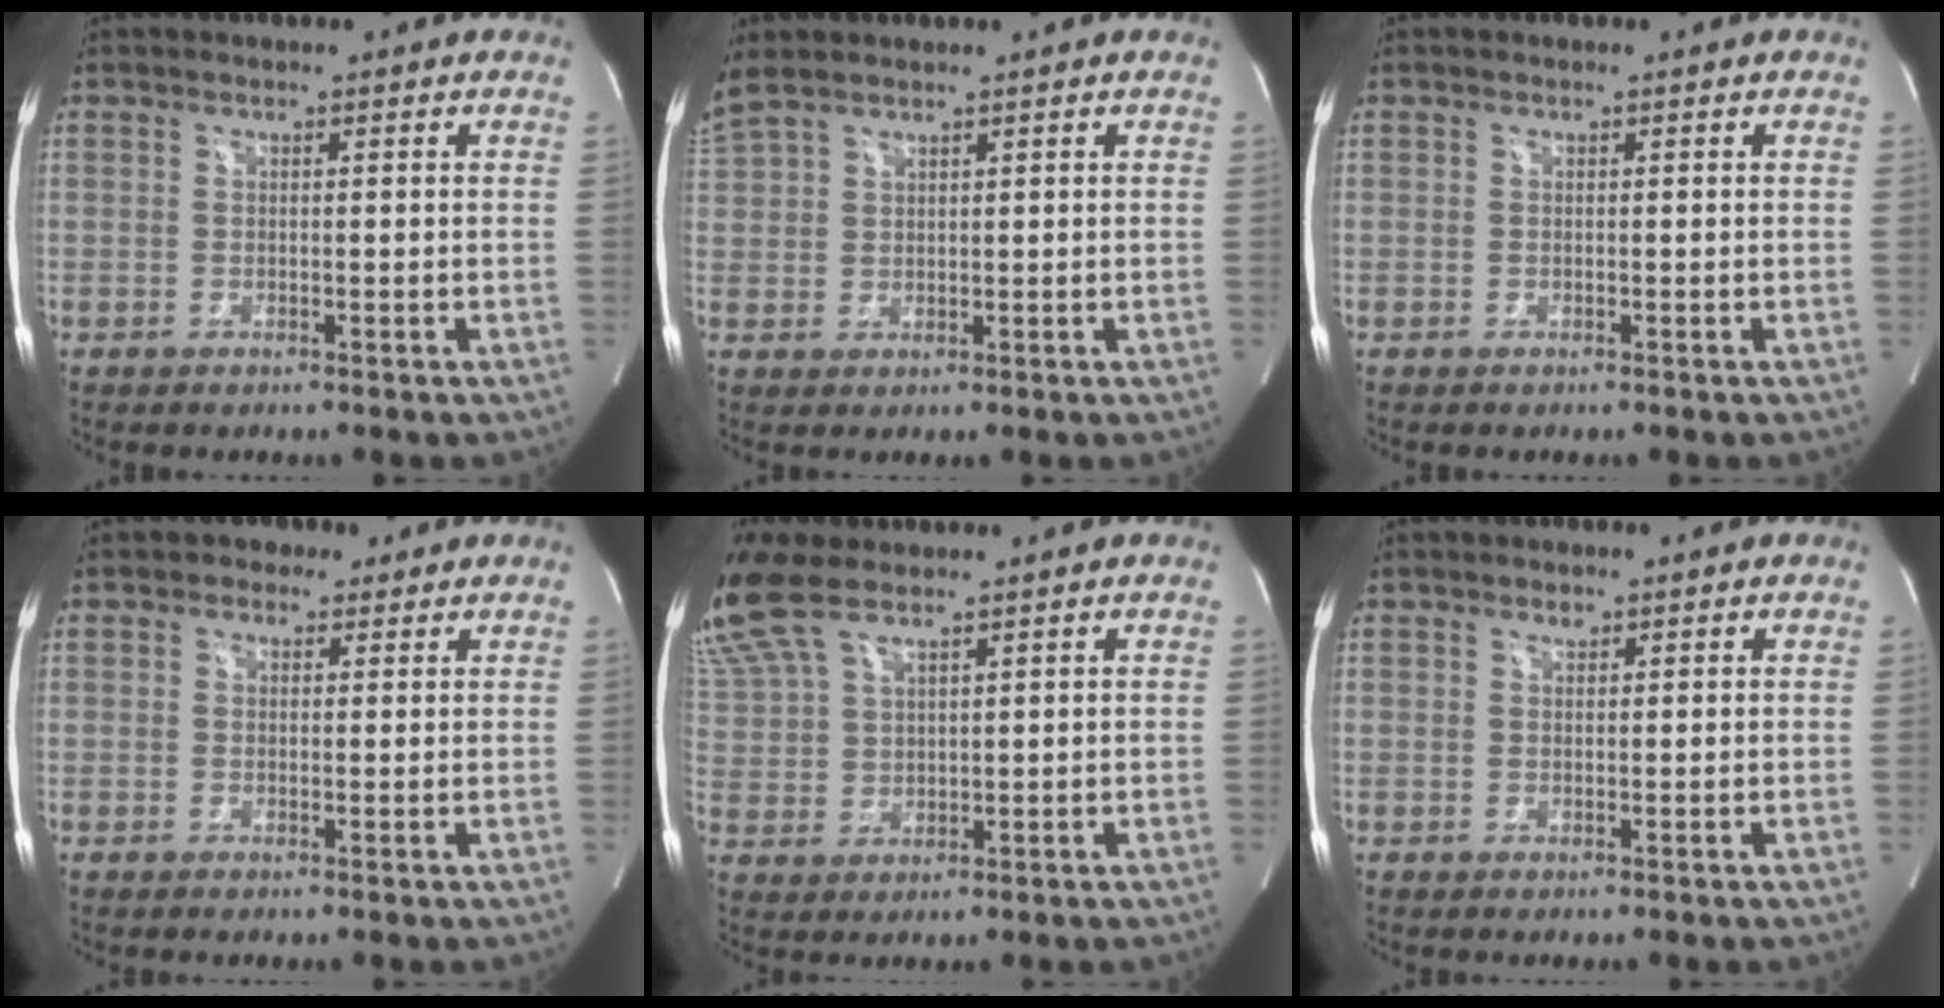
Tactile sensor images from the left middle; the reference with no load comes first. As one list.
[{"total": 4.0, "force": [3.7, 0.8, 1.5], "torque": [-0.056, 0.023, 0.090]}, {"total": 0.0}, {"total": 2.4, "force": [1.5, 1.7, 0.6], "torque": [-0.007, 0.009, 0.019]}, {"total": 12.5, "force": [9.7, 4.4, 6.6], "torque": [-0.185, 0.024, 0.200]}, {"total": 0.7, "force": [0.6, 0.3, 0.3], "torque": [-0.008, -0.001, 0.010]}]